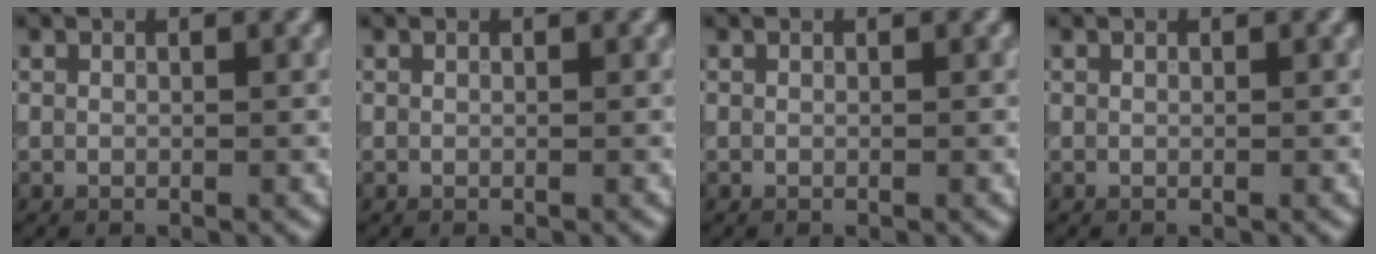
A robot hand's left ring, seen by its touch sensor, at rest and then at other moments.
{"total": 0.0}
{"total": 0.0}
{"total": 0.0}